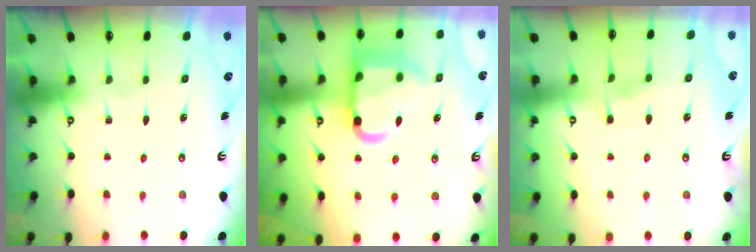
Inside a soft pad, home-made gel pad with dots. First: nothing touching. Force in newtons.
{"total": 17.2, "press": 17.2, "slide": 1.6}
{"total": 2.7, "press": 2.7, "slide": 0.3}